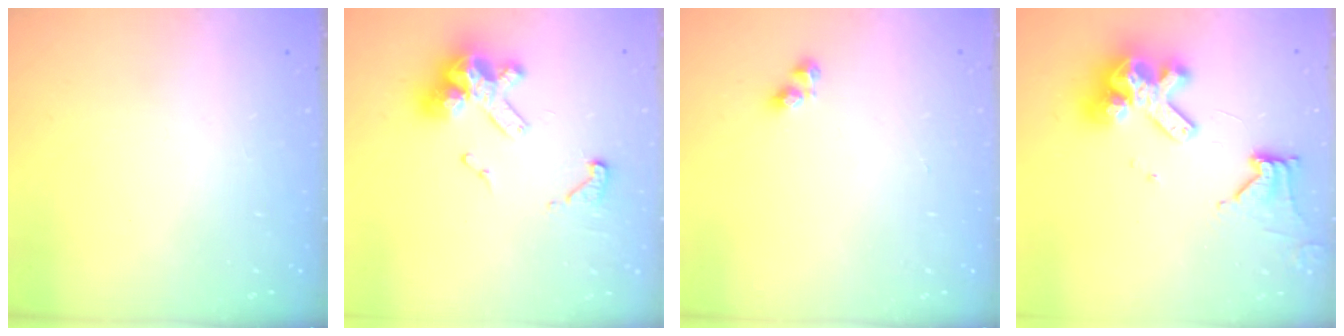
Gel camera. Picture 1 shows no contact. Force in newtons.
{"total": 13.5, "press": 13.4, "slide": 1.8}
{"total": 2.8, "press": 2.8, "slide": 0.3}
{"total": 14.7, "press": 14.5, "slide": 1.8}